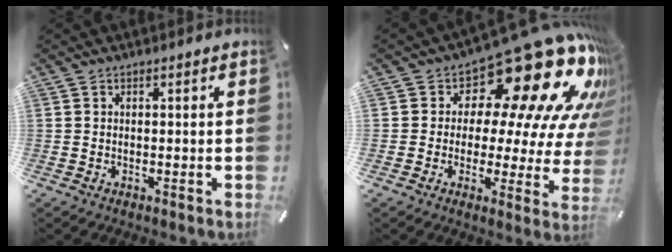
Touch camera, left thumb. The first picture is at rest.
{"total": 22.4, "force": [14.1, 9.5, 14.5], "torque": [-0.189, -0.123, 0.231]}